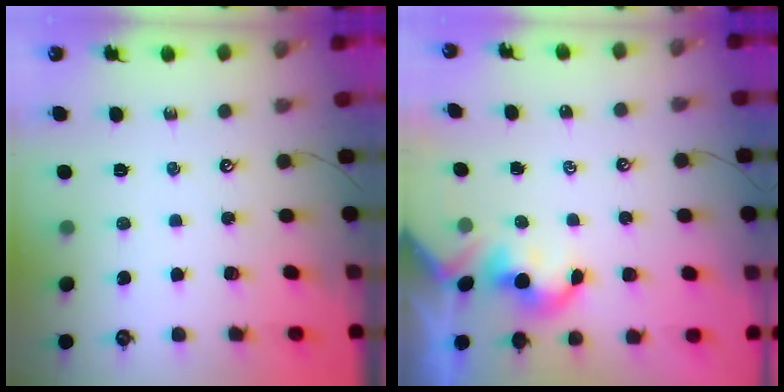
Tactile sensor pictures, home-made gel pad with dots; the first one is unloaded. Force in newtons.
{"total": 2.0, "press": 2.0, "slide": 0.3}